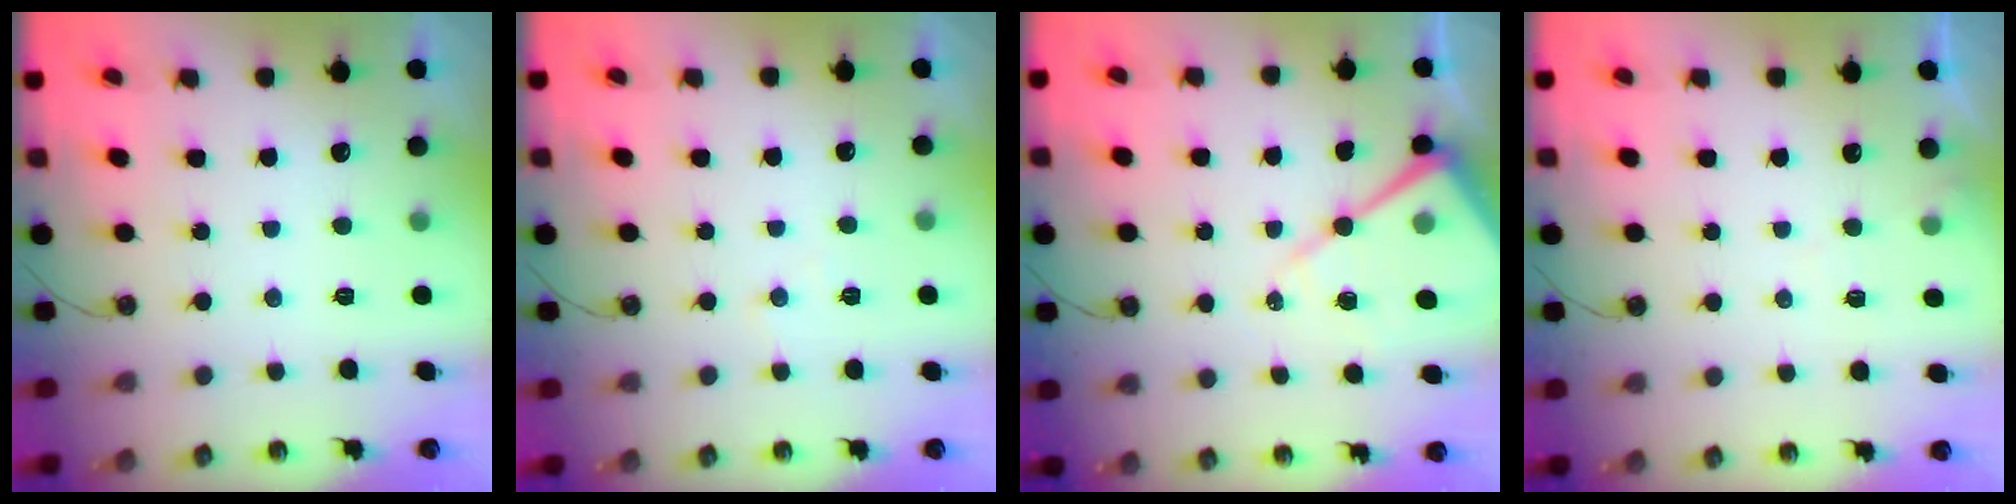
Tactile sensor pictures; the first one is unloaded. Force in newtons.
{"total": 4.9, "press": 4.8, "slide": 0.7}
{"total": 13.0, "press": 13.0, "slide": 1.1}
{"total": 4.2, "press": 4.1, "slide": 0.6}